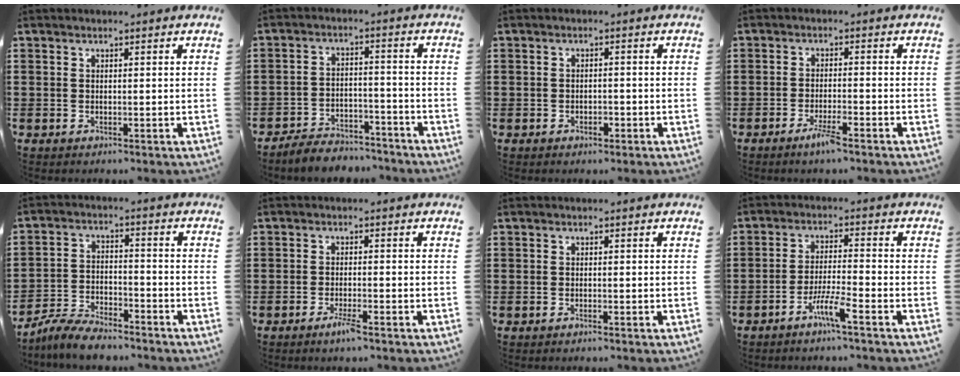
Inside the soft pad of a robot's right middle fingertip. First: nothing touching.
{"total": 5.2, "force": [-5.1, 0.9, 0.5], "torque": [-0.008, 0.010, -0.103]}
{"total": 1.5, "force": [-1.2, 0.8, 0.3], "torque": [-0.010, 0.000, -0.027]}
{"total": 3.4, "force": [-2.4, 0.2, 2.4], "torque": [-0.044, -0.002, -0.043]}
{"total": 6.2, "force": [-5.9, 1.0, 1.7], "torque": [-0.040, 0.004, -0.116]}
{"total": 2.7, "force": [-1.8, 0.2, 2.0], "torque": [-0.039, -0.002, -0.034]}
{"total": 0.5, "force": [-0.4, 0.0, 0.3], "torque": [-0.006, -0.002, -0.008]}
{"total": 4.9, "force": [-3.5, 0.2, 3.5], "torque": [-0.072, -0.005, -0.067]}